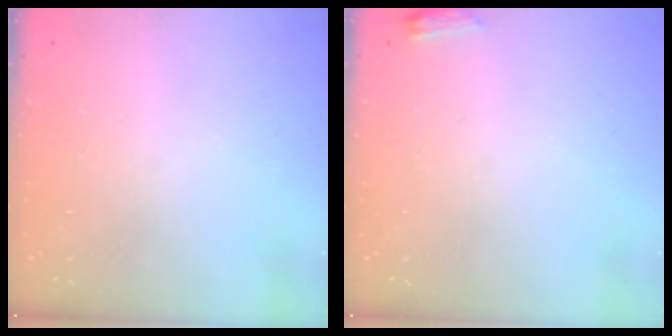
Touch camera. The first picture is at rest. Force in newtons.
{"total": 3.4, "press": 3.4, "slide": 0.5}